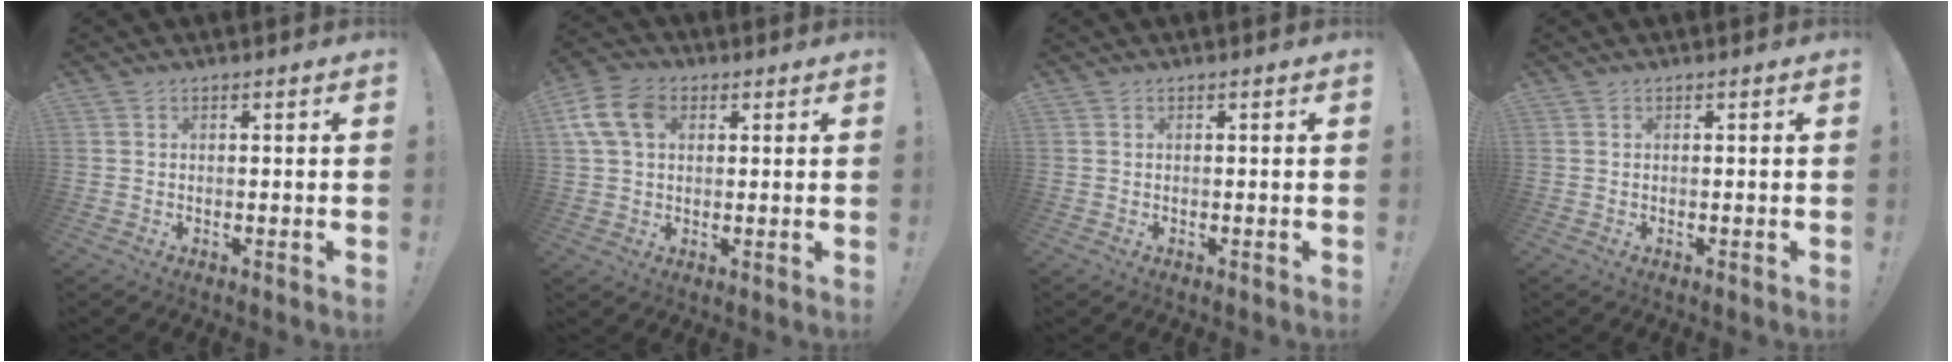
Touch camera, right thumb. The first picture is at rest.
{"total": 11.4, "force": [3.5, 7.9, 7.4], "torque": [-0.150, 0.002, 0.069]}
{"total": 0.0}
{"total": 0.0}